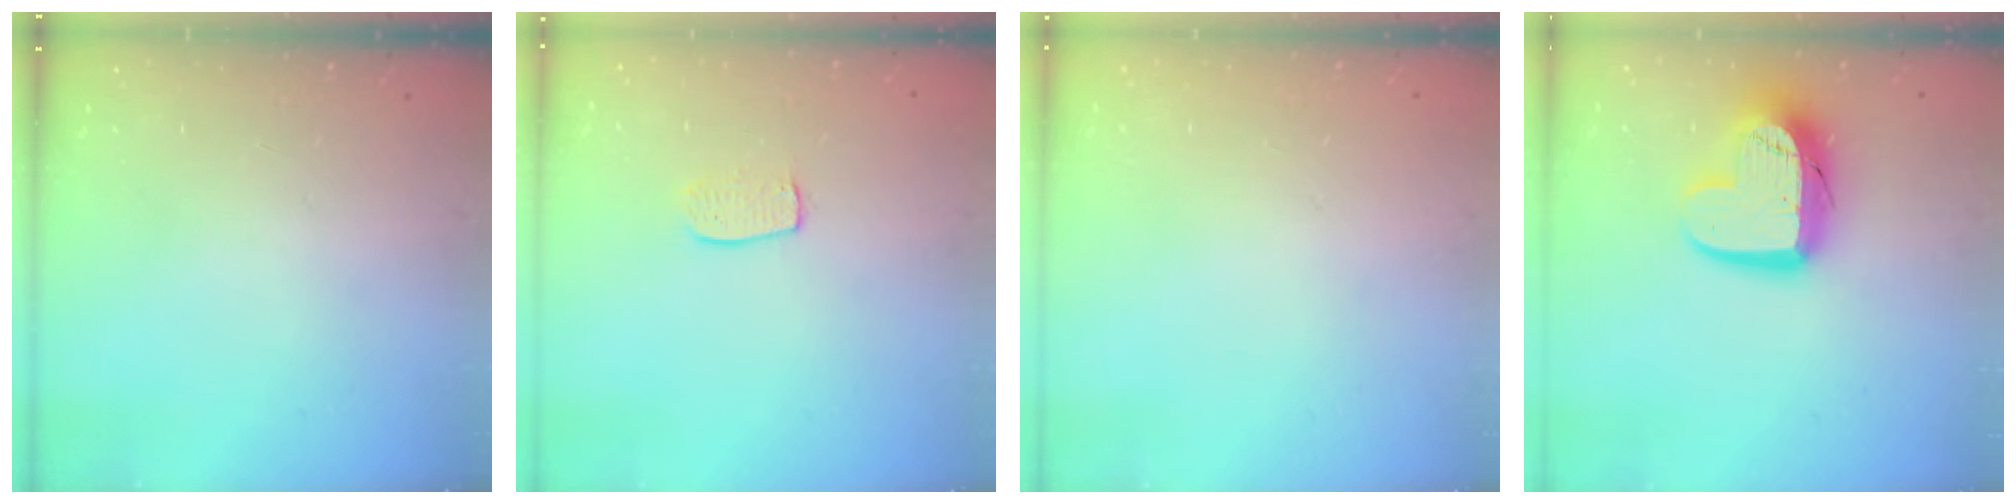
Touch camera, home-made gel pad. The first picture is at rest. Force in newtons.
{"total": 6.6, "press": 6.6, "slide": 0.2}
{"total": 0.0}
{"total": 15.1, "press": 15.0, "slide": 1.2}